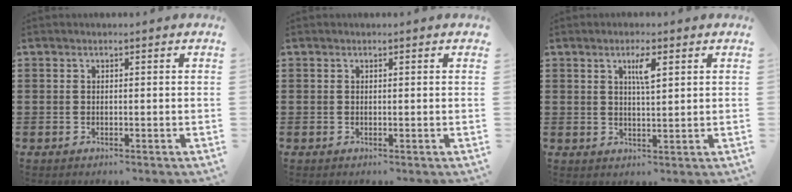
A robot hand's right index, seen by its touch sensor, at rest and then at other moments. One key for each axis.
{"total": 0.0}
{"total": 3.5, "fx": 1.5, "fy": 0.7, "fz": 3.1, "tx": -0.050, "ty": 0.000, "tz": 0.019}